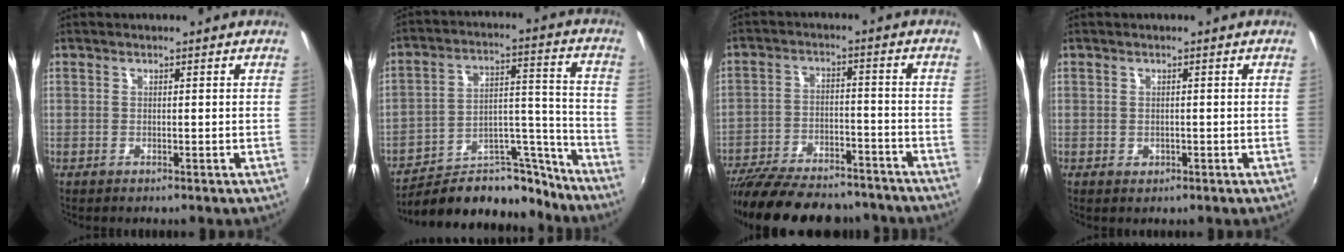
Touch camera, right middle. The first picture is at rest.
{"total": 19.4, "force": [-16.8, 7.0, 6.5], "torque": [-0.104, 0.036, -0.242]}
{"total": 22.8, "force": [-19.4, 7.0, 9.6], "torque": [-0.197, -0.019, -0.278]}
{"total": 0.8, "force": [-0.1, 0.8, 0.0], "torque": [-0.001, -0.003, 0.000]}